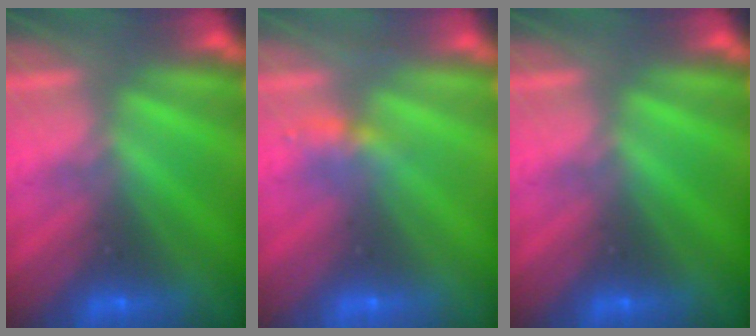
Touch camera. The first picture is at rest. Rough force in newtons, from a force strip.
{"total": 2.2}
{"total": 0.0}